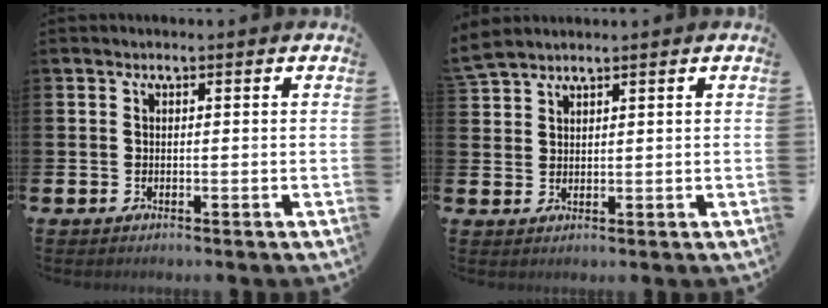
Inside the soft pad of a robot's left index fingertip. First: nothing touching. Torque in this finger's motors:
{"motor_torque": [0.27, -0.44, 0.13, 0.20]}